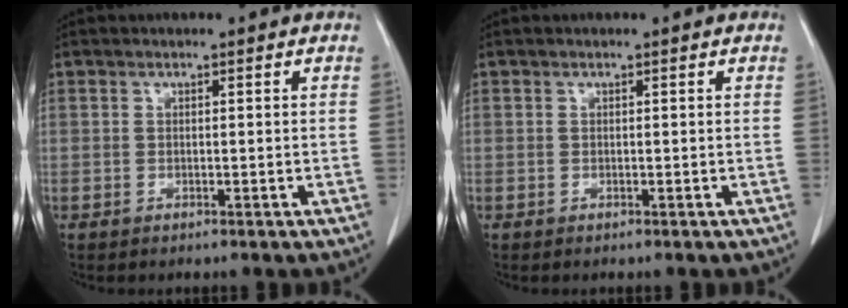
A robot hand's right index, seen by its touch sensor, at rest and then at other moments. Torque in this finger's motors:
{"motor_torque": [0.00, 0.00, 0.00, 0.00]}